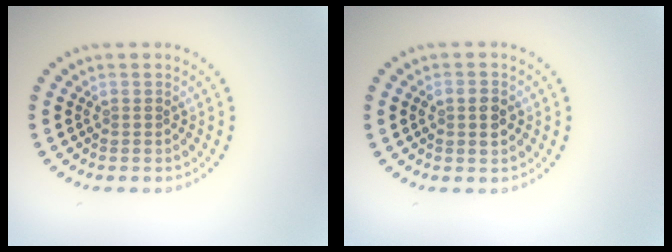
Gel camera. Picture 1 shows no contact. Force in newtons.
{"total": 1.8, "press": 1.8, "slide": 0.2}